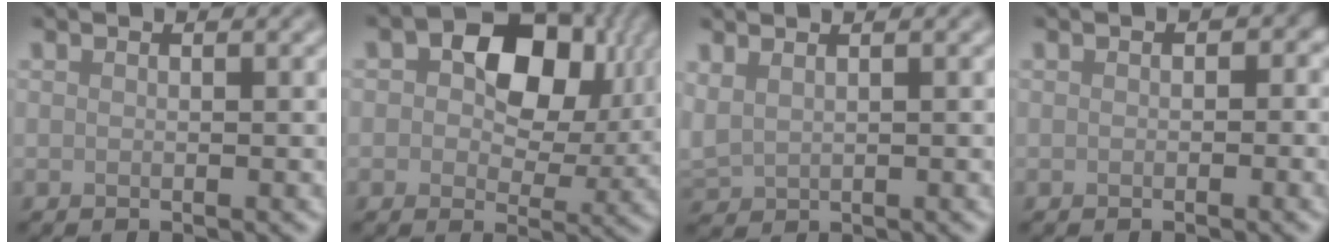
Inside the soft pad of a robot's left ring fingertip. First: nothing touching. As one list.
[{"total": 9.6, "force": [2.6, 6.4, 6.7], "torque": [-0.085, 0.010, 0.037]}, {"total": 1.5, "force": [0.7, 1.2, 0.7], "torque": [-0.027, -0.002, 0.025]}, {"total": 1.3, "force": [0.0, 1.1, 0.7], "torque": [0.003, 0.002, 0.000]}]